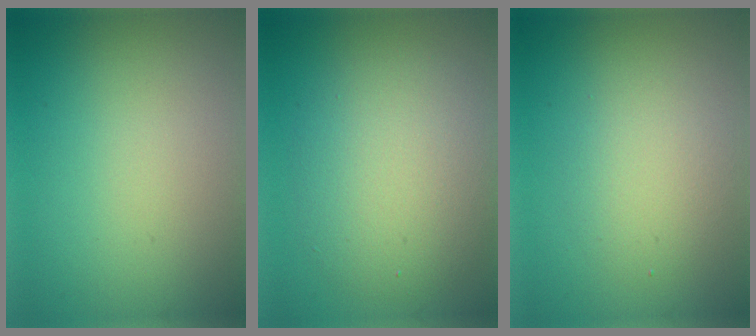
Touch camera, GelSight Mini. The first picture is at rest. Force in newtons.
{"total": 5.9, "press": 5.9, "slide": 0.4}
{"total": 2.9, "press": 2.8, "slide": 0.2}